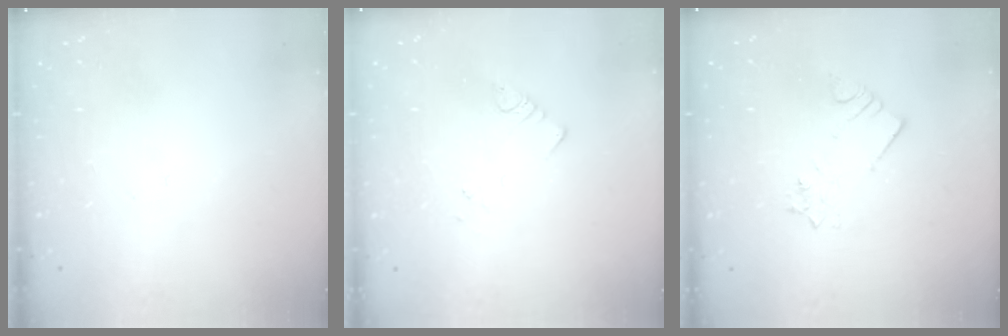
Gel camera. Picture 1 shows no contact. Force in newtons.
{"total": 4.0, "press": 3.9, "slide": 0.5}
{"total": 3.3, "press": 3.3, "slide": 0.3}